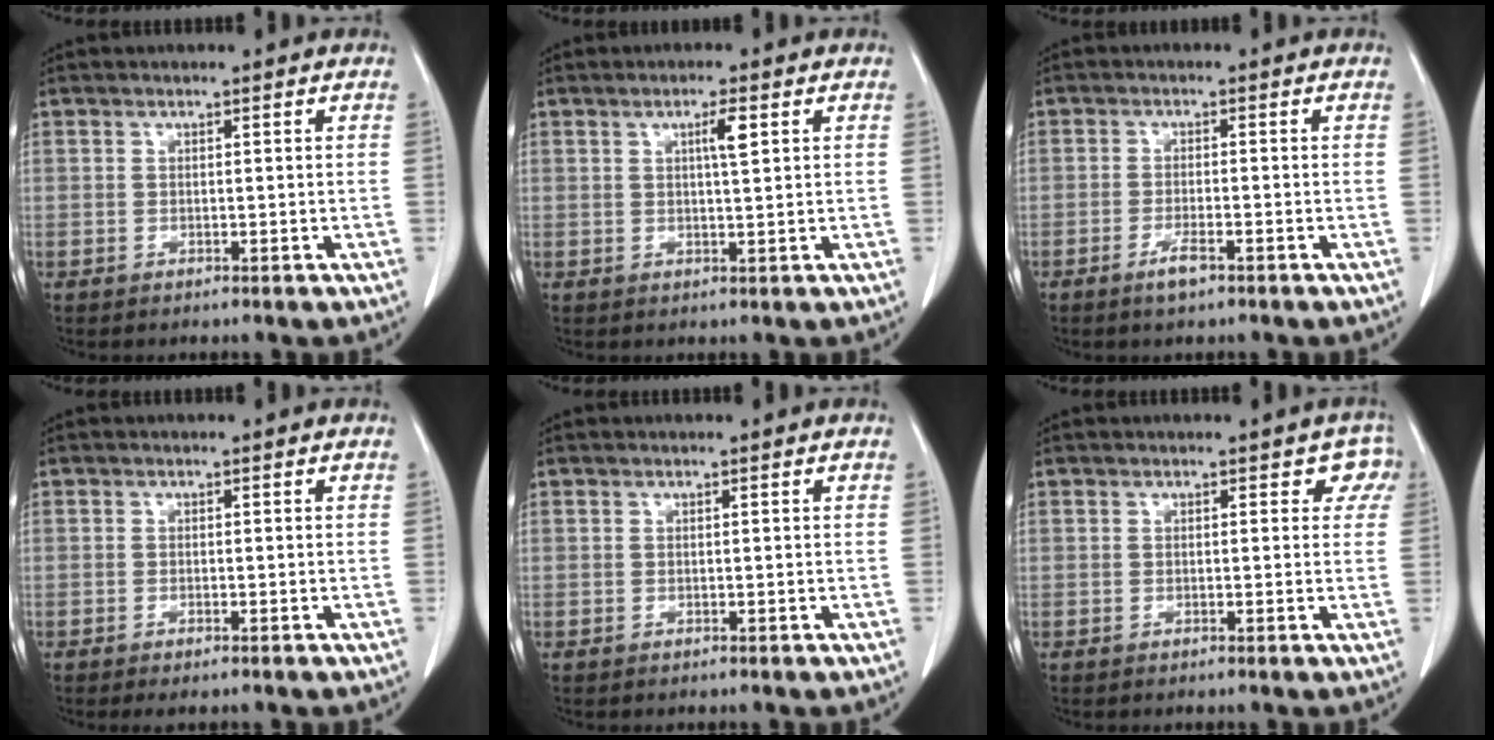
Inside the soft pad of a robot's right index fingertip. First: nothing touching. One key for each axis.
{"total": 2.9, "fx": 1.0, "fy": 0.1, "fz": 2.7, "tx": -0.045, "ty": 0.000, "tz": 0.016}
{"total": 2.9, "fx": -1.9, "fy": 0.5, "fz": 2.2, "tx": -0.043, "ty": -0.002, "tz": -0.034}
{"total": 1.3, "fx": -0.9, "fy": 0.1, "fz": 0.9, "tx": -0.016, "ty": -0.004, "tz": -0.013}
{"total": 0.0}
{"total": 2.5, "fx": 1.4, "fy": 1.7, "fz": 1.1, "tx": 0.013, "ty": 0.001, "tz": -0.001}